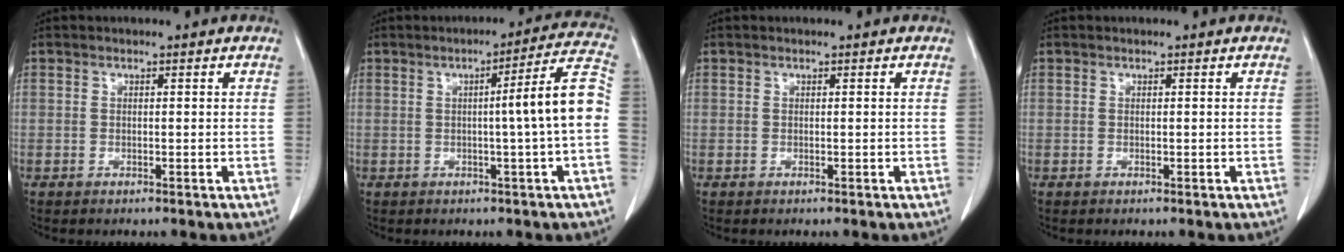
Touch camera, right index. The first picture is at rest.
{"total": 9.1, "force": [-0.6, -1.2, 9.0], "torque": [-0.120, 0.015, -0.012]}
{"total": 0.0}
{"total": 0.0}